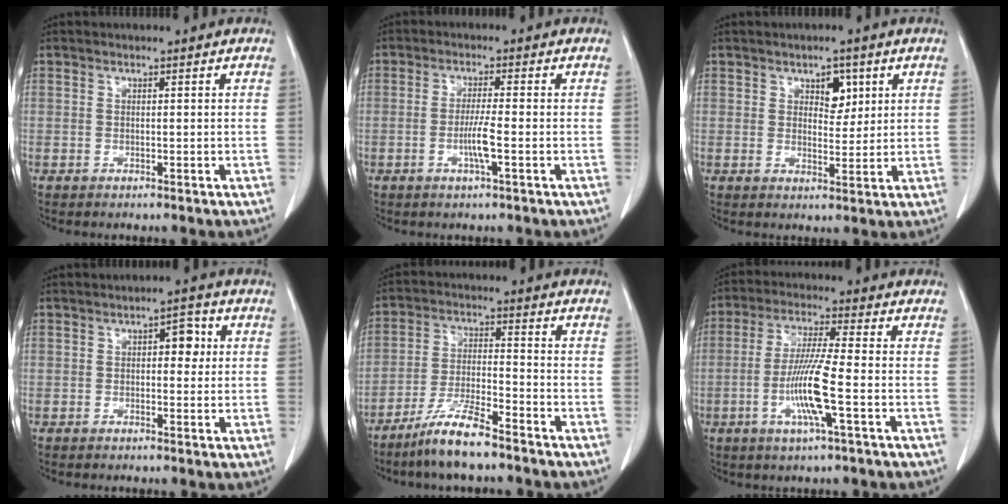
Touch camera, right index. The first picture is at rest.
{"total": 3.9, "force": [-1.2, -0.2, 3.7], "torque": [-0.072, -0.005, -0.022]}
{"total": 3.8, "force": [1.8, 2.2, 2.5], "torque": [-0.032, 0.002, 0.028]}
{"total": 3.6, "force": [0.8, 1.8, 3.0], "torque": [-0.039, 0.015, 0.008]}
{"total": 8.6, "force": [-6.6, 0.8, 5.4], "torque": [-0.111, -0.019, -0.128]}
{"total": 9.5, "force": [-2.6, -0.2, 9.2], "torque": [-0.181, -0.011, -0.055]}